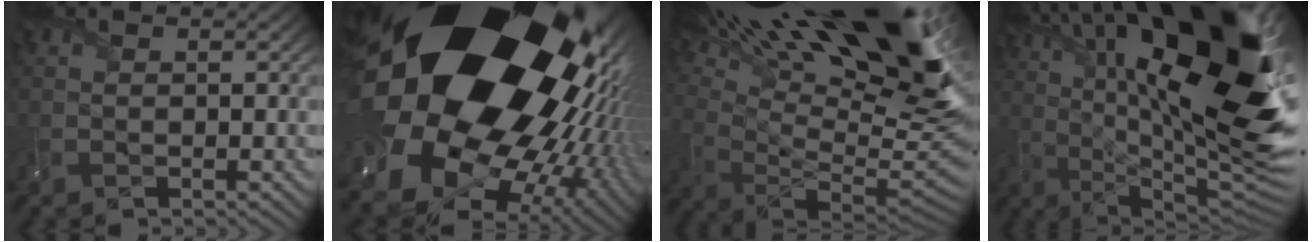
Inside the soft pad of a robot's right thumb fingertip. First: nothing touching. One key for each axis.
{"total": 24.6, "fx": 4.2, "fy": 18.8, "fz": 15.4, "tx": -0.279, "ty": -0.064, "tz": 0.042}
{"total": 21.9, "fx": 12.0, "fy": 6.6, "fz": 17.1, "tx": -0.237, "ty": 0.051, "tz": 0.198}
{"total": 22.1, "fx": 7.6, "fy": 7.8, "fz": 19.2, "tx": -0.291, "ty": 0.040, "tz": 0.112}